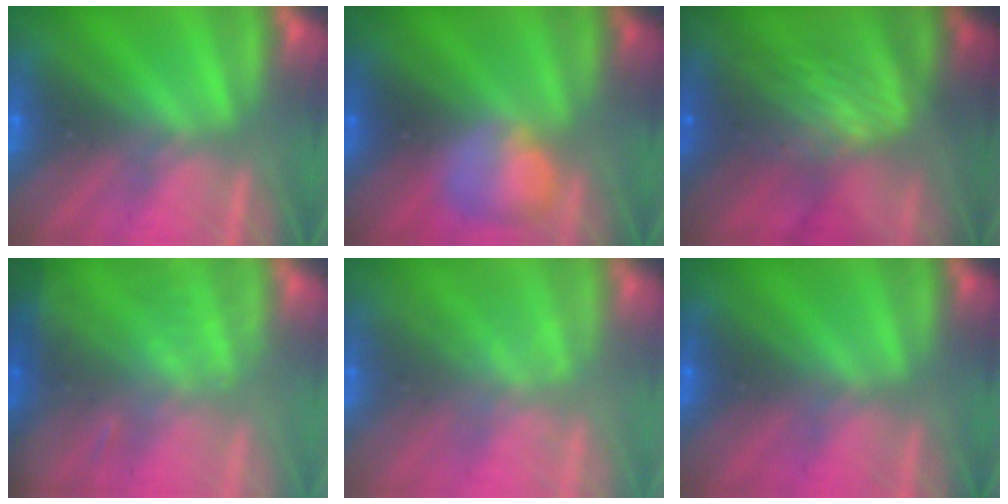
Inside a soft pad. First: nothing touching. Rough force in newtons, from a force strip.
{"total": 2.4}
{"total": 10.8}
{"total": 2.5}
{"total": 1.7}
{"total": 2.4}